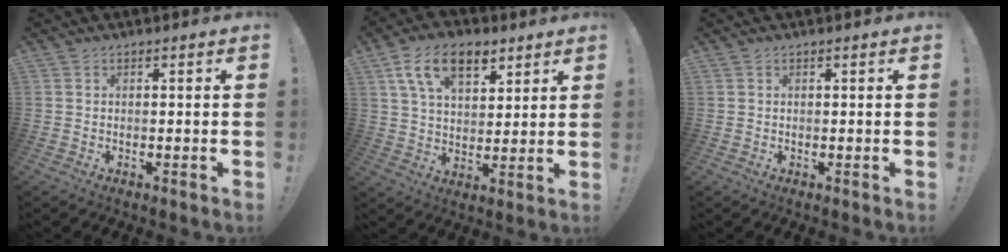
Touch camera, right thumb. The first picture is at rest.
{"total": 14.9, "force": [7.6, 9.0, 9.0], "torque": [-0.146, -0.019, 0.141]}
{"total": 0.9, "force": [0.2, 0.9, -0.2], "torque": [0.006, 0.001, 0.003]}